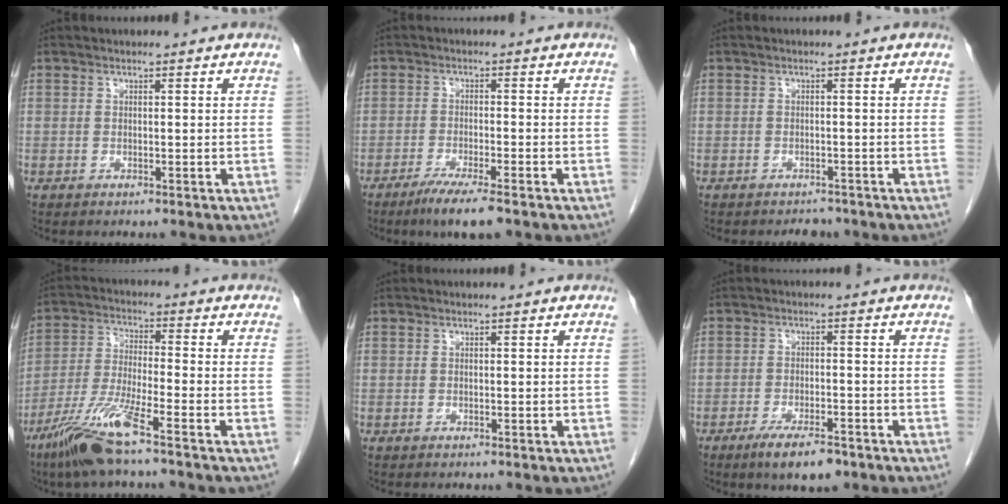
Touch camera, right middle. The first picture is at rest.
{"total": 6.4, "force": [-4.5, 0.4, 4.6], "torque": [-0.078, -0.015, -0.074]}
{"total": 2.8, "force": [-2.5, 1.2, 0.4], "torque": [-0.010, -0.001, -0.034]}
{"total": 10.1, "force": [-6.7, 0.1, 7.6], "torque": [-0.162, -0.026, -0.135]}
{"total": 0.0}
{"total": 6.5, "force": [-4.4, 1.7, 4.4], "torque": [-0.076, -0.008, -0.069]}